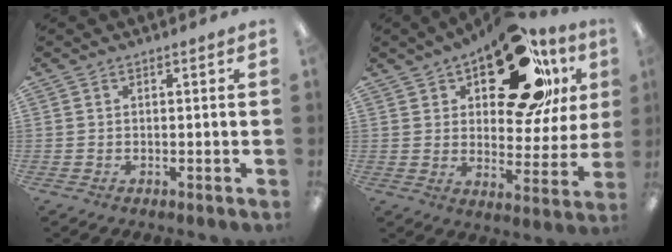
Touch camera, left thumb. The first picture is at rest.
{"total": 23.7, "force": [14.8, 10.7, 15.2], "torque": [-0.218, -0.078, 0.247]}